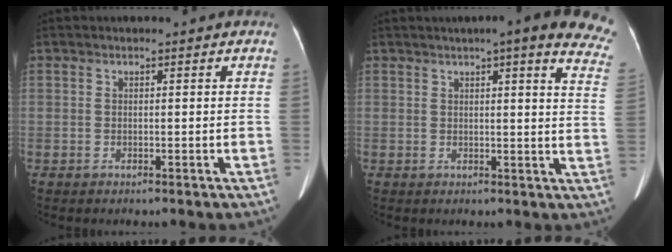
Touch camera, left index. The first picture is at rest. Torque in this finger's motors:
{"motor_torque": [0.87, -1.02, 0.28, 0.05]}